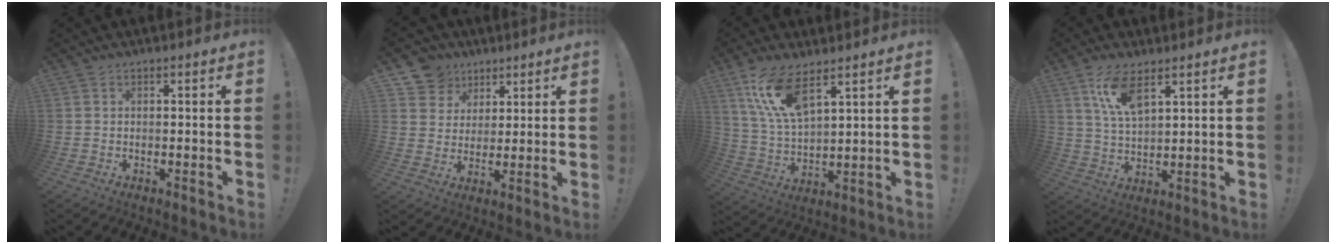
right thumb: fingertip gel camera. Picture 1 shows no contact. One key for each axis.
{"total": 9.0, "fx": 4.6, "fy": 7.6, "fz": 1.2, "tx": -0.015, "ty": -0.032, "tz": 0.095}
{"total": 12.8, "fx": 8.5, "fy": 4.2, "fz": 8.6, "tx": -0.177, "ty": -0.037, "tz": 0.154}
{"total": 9.8, "fx": 6.1, "fy": 3.5, "fz": 6.8, "tx": -0.128, "ty": -0.020, "tz": 0.112}